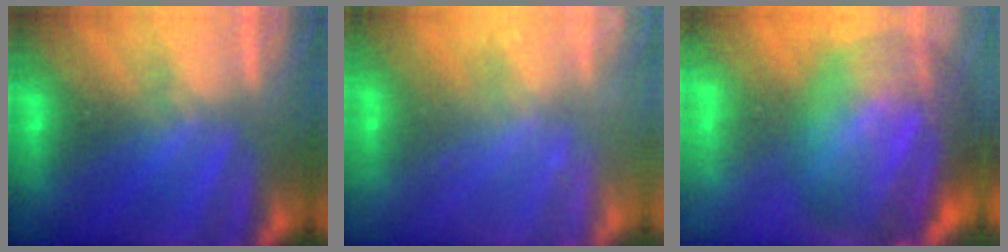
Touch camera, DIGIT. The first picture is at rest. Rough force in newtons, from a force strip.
{"total": 2.2}
{"total": 7.4}